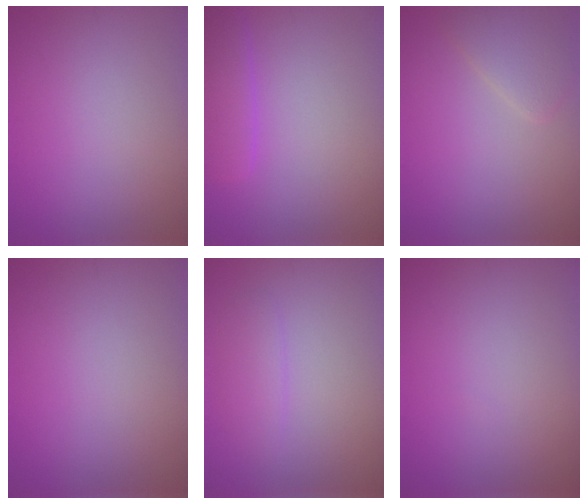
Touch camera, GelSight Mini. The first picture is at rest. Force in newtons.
{"total": 3.3, "press": 3.3, "slide": 0.2}
{"total": 2.5, "press": 2.5, "slide": 0.1}
{"total": 0.0}
{"total": 1.6, "press": 1.6, "slide": 0.0}
{"total": 0.0}